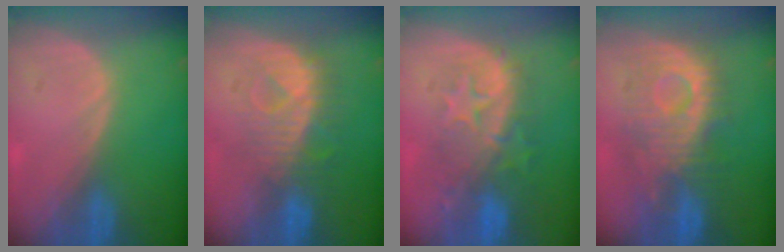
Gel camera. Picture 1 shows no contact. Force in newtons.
{"total": 8.1, "press": 7.9, "slide": 2.0}
{"total": 9.3, "press": 8.9, "slide": 2.8}
{"total": 10.2, "press": 9.9, "slide": 2.6}